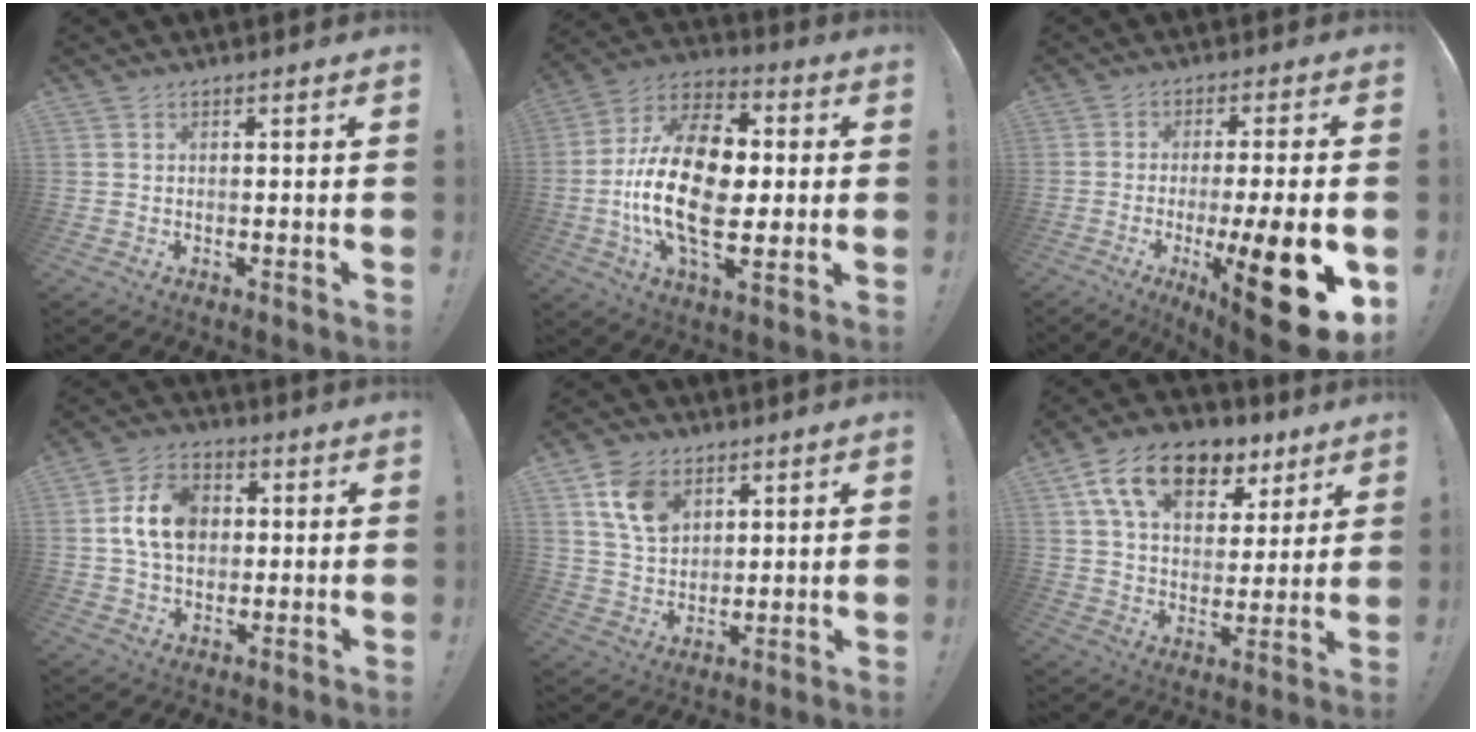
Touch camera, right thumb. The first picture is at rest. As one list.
[{"total": 23.8, "force": [-2.0, 13.1, 19.8], "torque": [-0.374, 0.009, -0.031]}, {"total": 20.4, "force": [-6.8, 3.8, 18.8], "torque": [-0.270, 0.024, -0.094]}, {"total": 12.6, "force": [1.7, 9.5, 8.1], "torque": [-0.130, 0.007, 0.033]}, {"total": 12.0, "force": [6.4, 8.2, 5.8], "torque": [-0.098, -0.019, 0.127]}, {"total": 16.8, "force": [9.3, 10.2, 9.6], "torque": [-0.161, -0.042, 0.169]}]